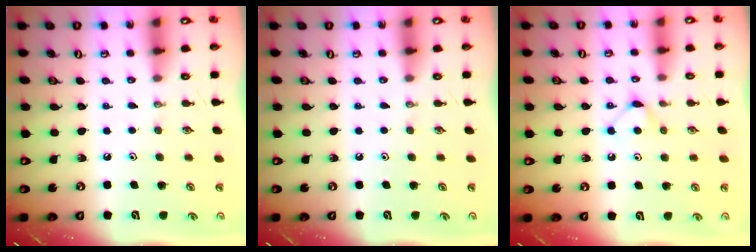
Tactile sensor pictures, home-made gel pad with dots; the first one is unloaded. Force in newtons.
{"total": 0.0}
{"total": 5.5, "press": 5.5, "slide": 0.8}